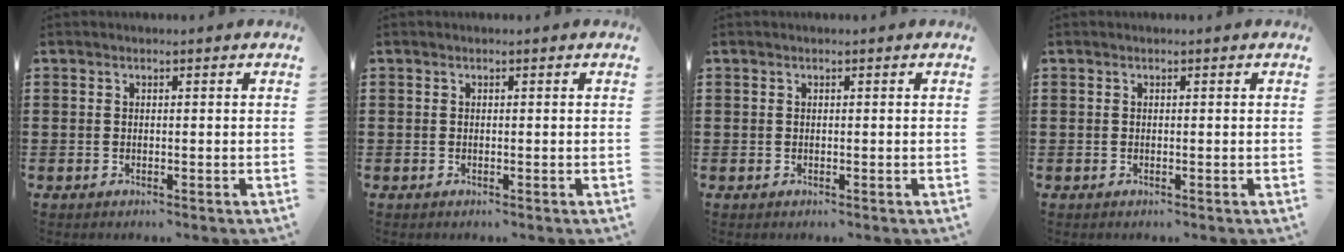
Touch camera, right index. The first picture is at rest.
{"total": 0.0}
{"total": 0.0}
{"total": 0.0}